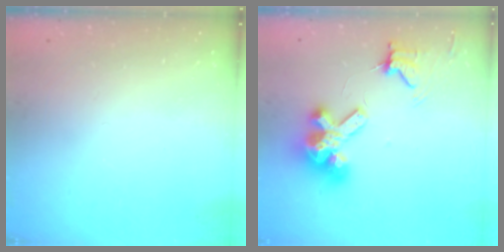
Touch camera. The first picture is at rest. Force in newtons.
{"total": 11.4, "press": 11.3, "slide": 1.5}